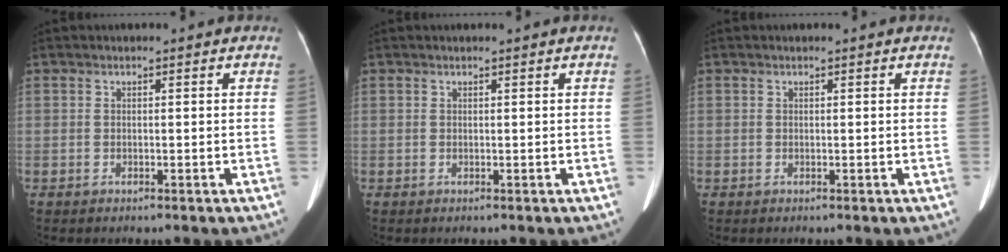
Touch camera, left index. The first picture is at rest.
{"total": 0.0}
{"total": 0.0}